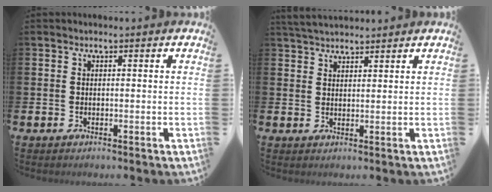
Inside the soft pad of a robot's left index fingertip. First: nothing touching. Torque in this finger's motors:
{"motor_torque": [0.92, -1.22, 0.12, 0.12]}